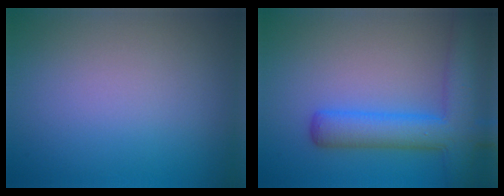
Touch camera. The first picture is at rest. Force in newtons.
{"total": 6.6, "press": 6.6, "slide": 0.4}